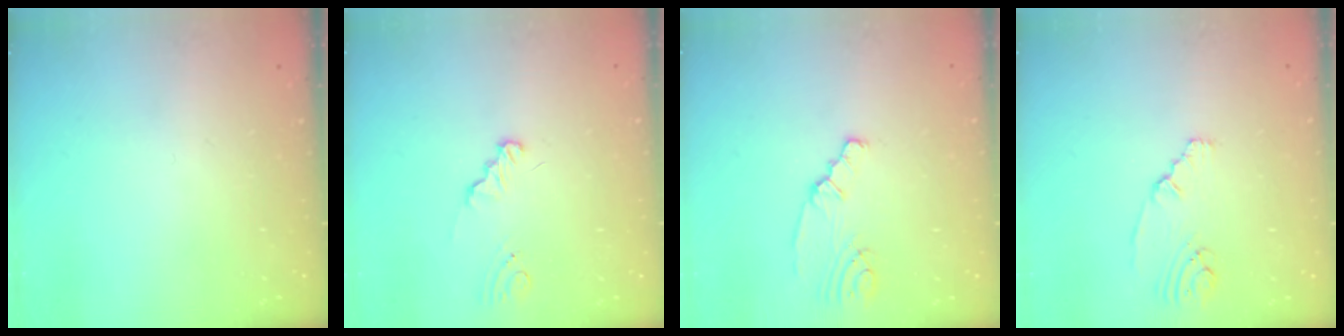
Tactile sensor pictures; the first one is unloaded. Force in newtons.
{"total": 1.0, "press": 1.0, "slide": 0.1}
{"total": 2.3, "press": 2.3, "slide": 0.2}
{"total": 2.2, "press": 2.2, "slide": 0.5}